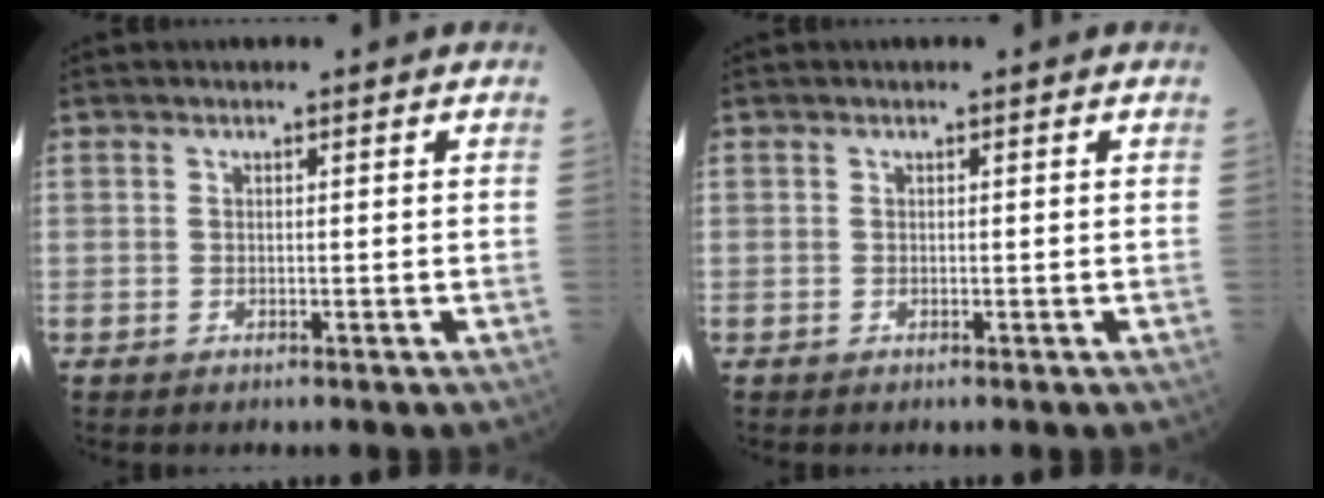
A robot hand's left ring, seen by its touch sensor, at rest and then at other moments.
{"total": 0.0}